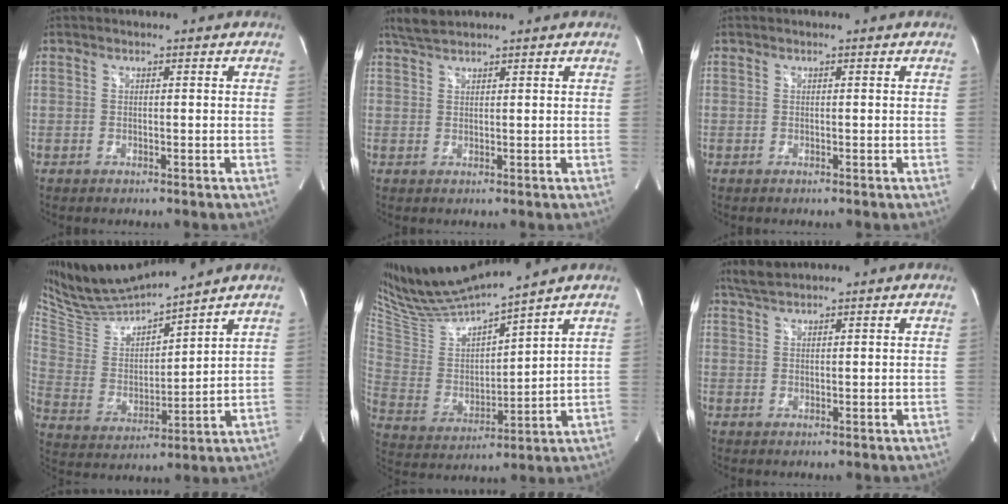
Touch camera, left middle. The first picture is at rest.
{"total": 2.6, "force": [2.5, 0.3, 0.9], "torque": [-0.025, 0.012, 0.050]}
{"total": 0.0}
{"total": 13.9, "force": [13.1, 0.1, 4.7], "torque": [-0.100, -0.004, 0.261]}
{"total": 16.4, "force": [14.8, 0.0, 7.2], "torque": [-0.139, -0.010, 0.288]}
{"total": 2.6, "force": [2.4, 0.2, 0.9], "torque": [-0.024, 0.012, 0.049]}